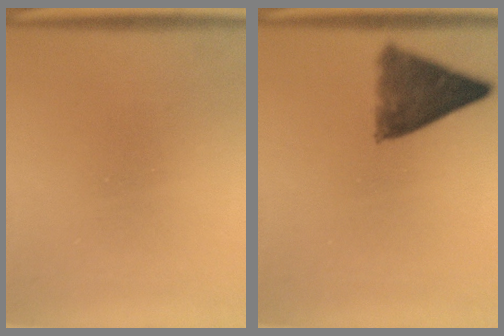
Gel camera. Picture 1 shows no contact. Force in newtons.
{"total": 8.1}